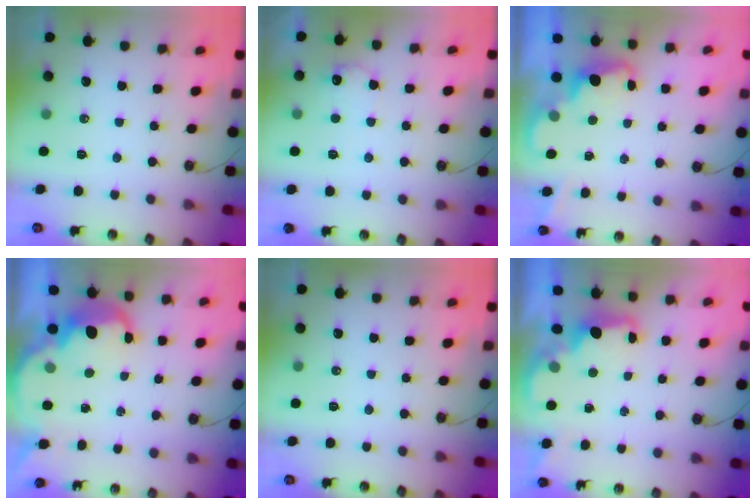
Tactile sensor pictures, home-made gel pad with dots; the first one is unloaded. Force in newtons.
{"total": 7.7, "press": 7.7, "slide": 0.5}
{"total": 2.0, "press": 1.9, "slide": 0.5}
{"total": 7.6, "press": 7.6, "slide": 0.4}
{"total": 0.0}
{"total": 2.1, "press": 2.0, "slide": 0.8}